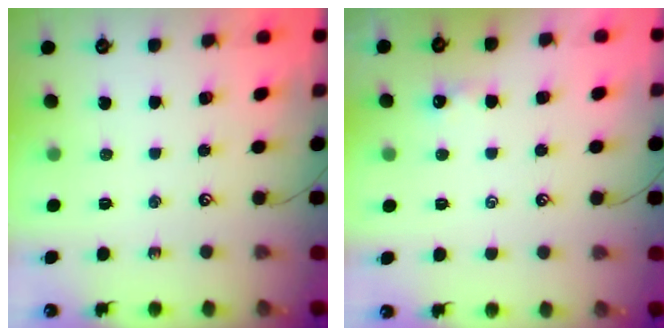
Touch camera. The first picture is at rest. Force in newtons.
{"total": 1.7, "press": 1.7, "slide": 0.3}